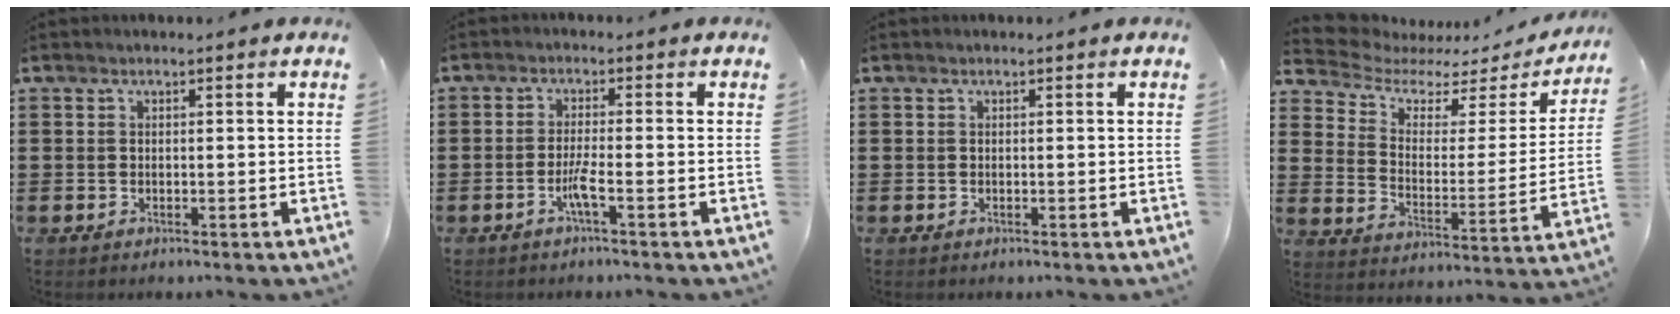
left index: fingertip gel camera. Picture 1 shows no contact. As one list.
[{"total": 3.3, "force": [-1.6, -0.1, 2.9], "torque": [-0.058, -0.005, -0.033]}, {"total": 0.0}, {"total": 5.5, "force": [4.6, 2.3, 2.0], "torque": [-0.068, -0.030, 0.077]}]